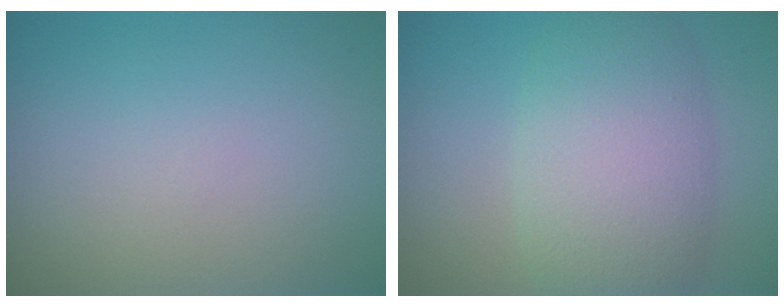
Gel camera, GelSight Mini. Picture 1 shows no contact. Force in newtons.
{"total": 7.5, "press": 7.5, "slide": 0.2}